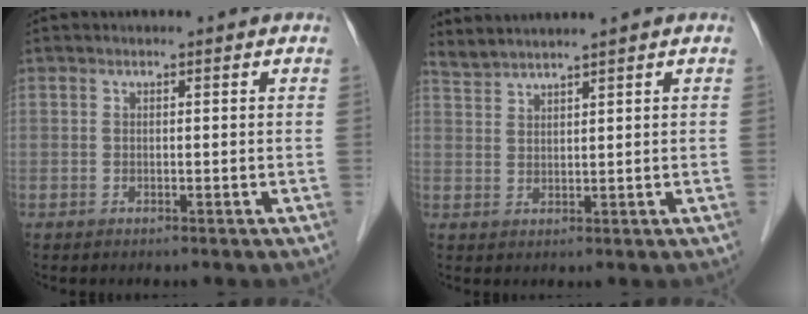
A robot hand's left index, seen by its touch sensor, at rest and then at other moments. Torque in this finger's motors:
{"motor_torque": [0.38, -0.52, 0.03, 0.01]}